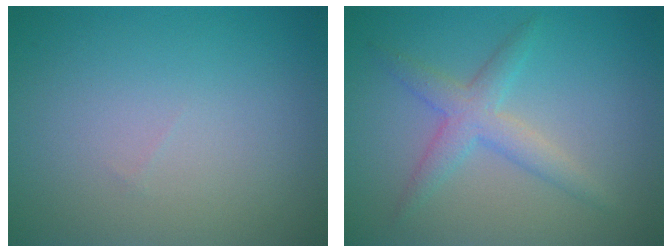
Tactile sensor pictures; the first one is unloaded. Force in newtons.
{"total": 3.0, "press": 3.0, "slide": 0.1}